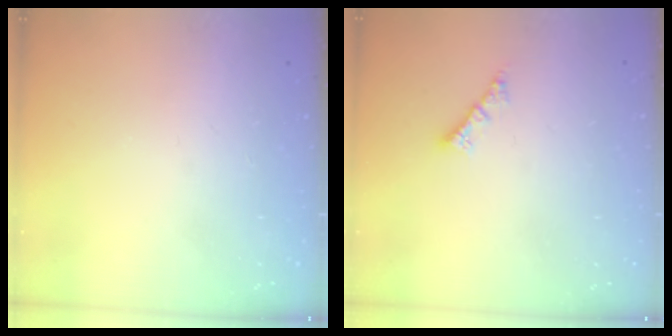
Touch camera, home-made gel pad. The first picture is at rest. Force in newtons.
{"total": 2.4, "press": 2.4, "slide": 0.2}